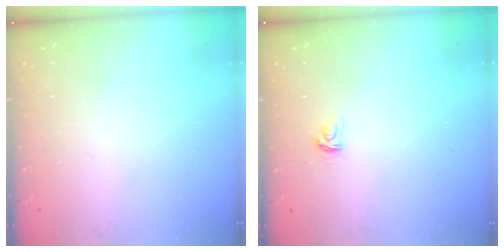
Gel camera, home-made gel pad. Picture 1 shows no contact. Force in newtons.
{"total": 2.9, "press": 2.9, "slide": 0.4}